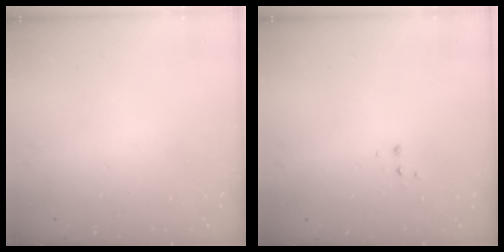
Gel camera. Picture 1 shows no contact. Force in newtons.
{"total": 3.9, "press": 3.9, "slide": 0.5}